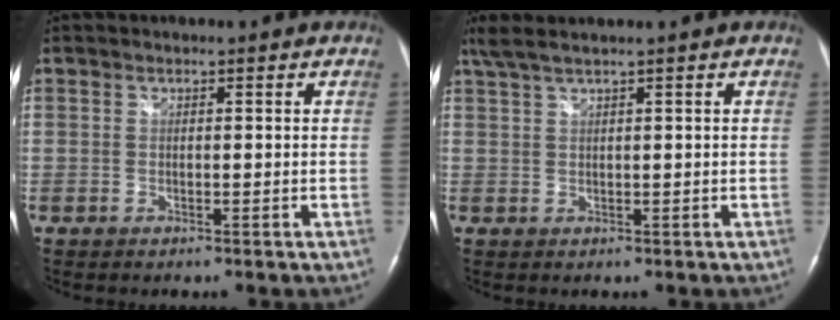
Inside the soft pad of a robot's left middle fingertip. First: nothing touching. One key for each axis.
{"total": 4.2, "fx": 3.1, "fy": -0.5, "fz": 2.8, "tx": -0.062, "ty": 0.031, "tz": 0.064}